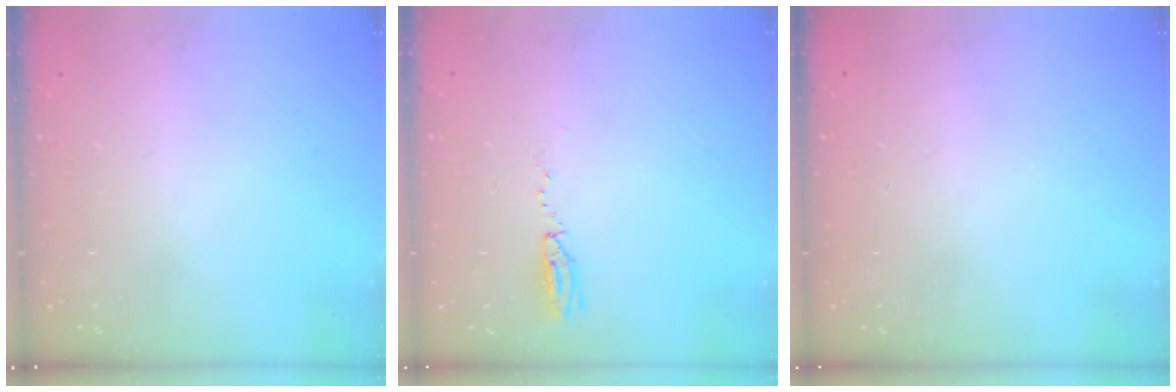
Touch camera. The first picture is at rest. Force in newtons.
{"total": 3.3, "press": 2.7, "slide": 1.9}
{"total": 0.0}